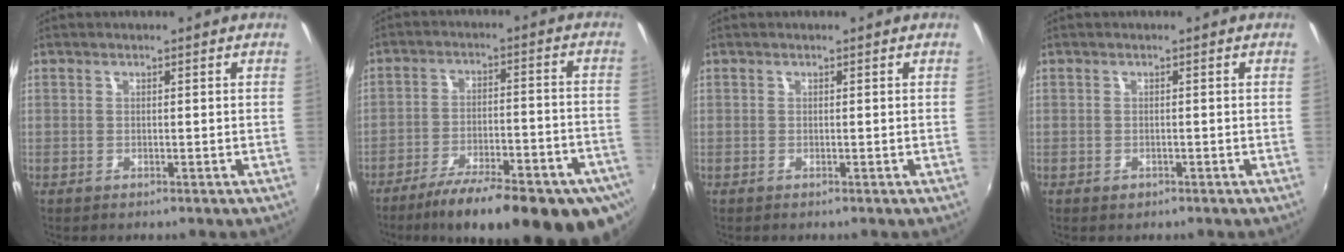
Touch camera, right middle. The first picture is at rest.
{"total": 24.2, "force": [-17.1, 6.2, 16.0], "torque": [-0.258, -0.050, -0.230]}
{"total": 0.0}
{"total": 1.0, "force": [-0.6, 0.7, 0.4], "torque": [-0.007, -0.002, -0.007]}